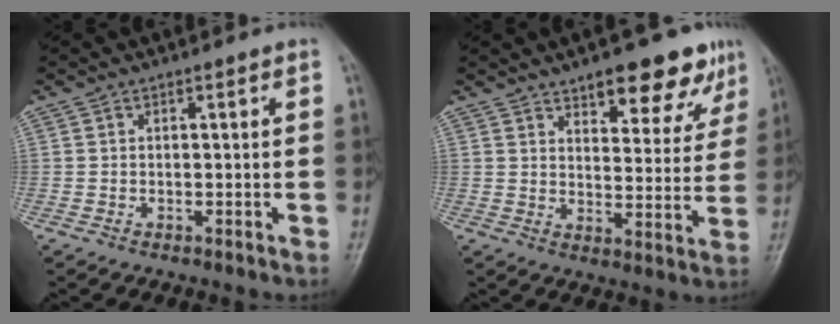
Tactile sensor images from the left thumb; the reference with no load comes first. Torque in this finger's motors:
{"motor_torque": [0.16, 0.16, -0.31, -0.29, 0.14]}